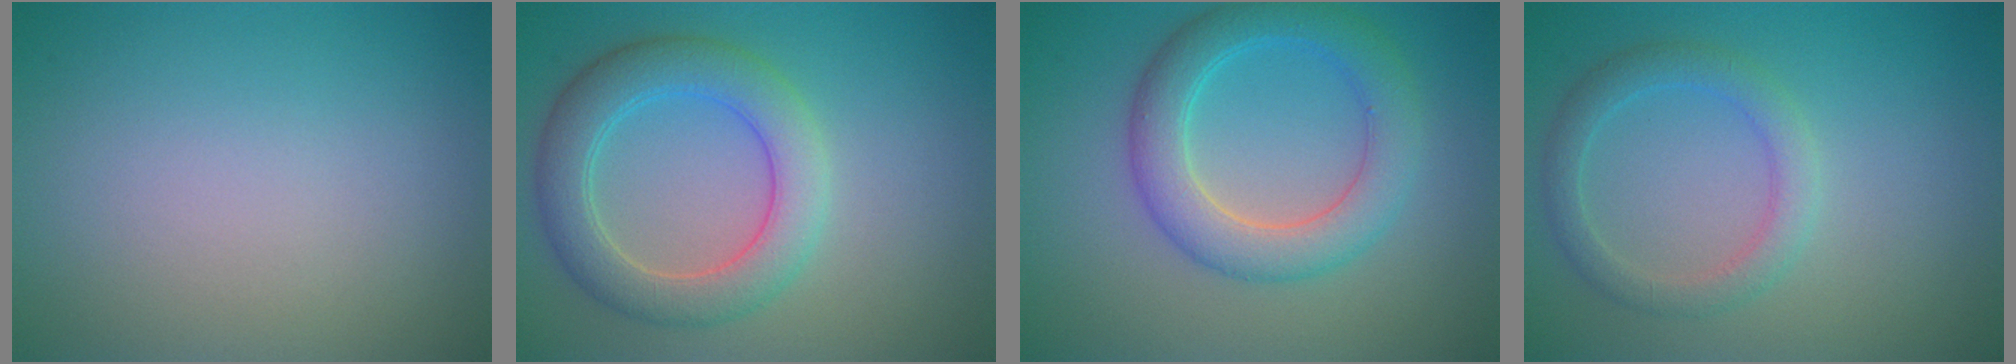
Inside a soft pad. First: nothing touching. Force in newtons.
{"total": 5.4, "press": 5.4, "slide": 0.1}
{"total": 5.1, "press": 5.1, "slide": 0.2}
{"total": 2.7, "press": 2.7, "slide": 0.2}